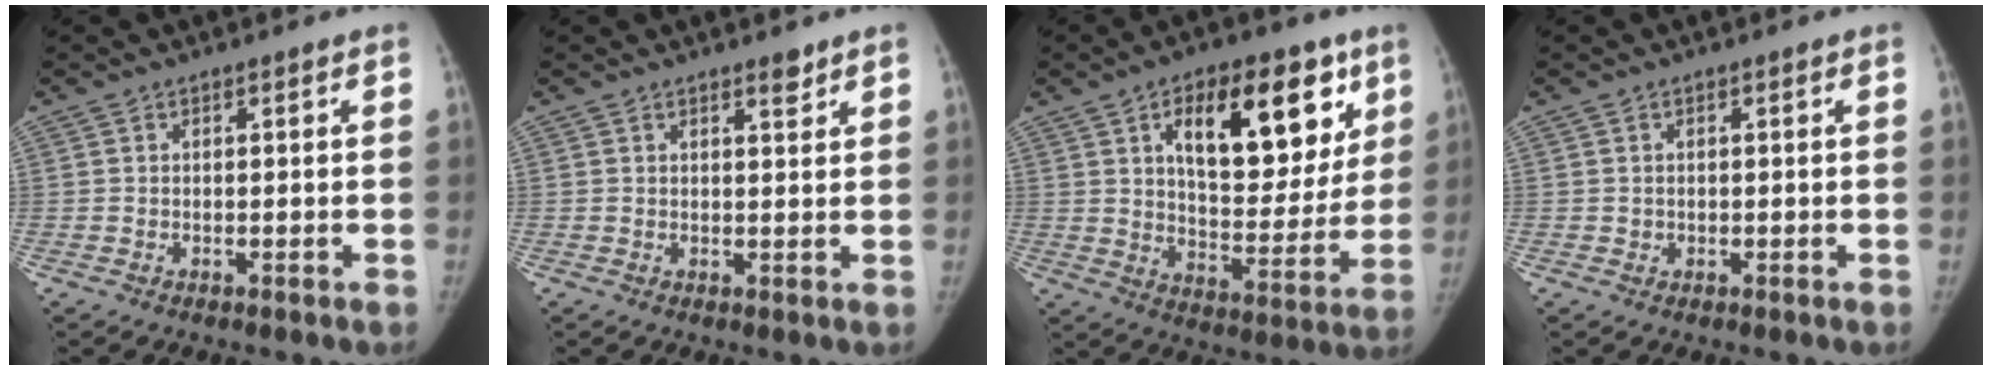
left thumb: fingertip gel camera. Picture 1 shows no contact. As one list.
[{"total": 2.0, "force": [1.6, 0.6, 1.1], "torque": [-0.010, -0.011, 0.023]}, {"total": 21.8, "force": [9.4, 11.1, 16.3], "torque": [-0.177, -0.034, 0.145]}, {"total": 0.8, "force": [0.0, 0.8, 0.1], "torque": [0.004, 0.003, 0.001]}]